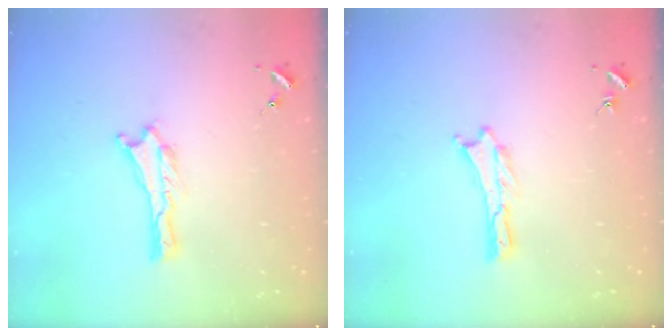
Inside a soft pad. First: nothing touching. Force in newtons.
{"total": 0.0}